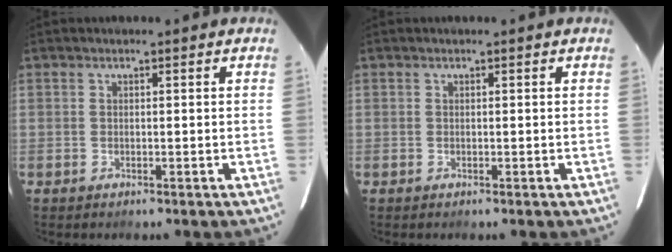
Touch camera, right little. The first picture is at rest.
{"total": 0.0}